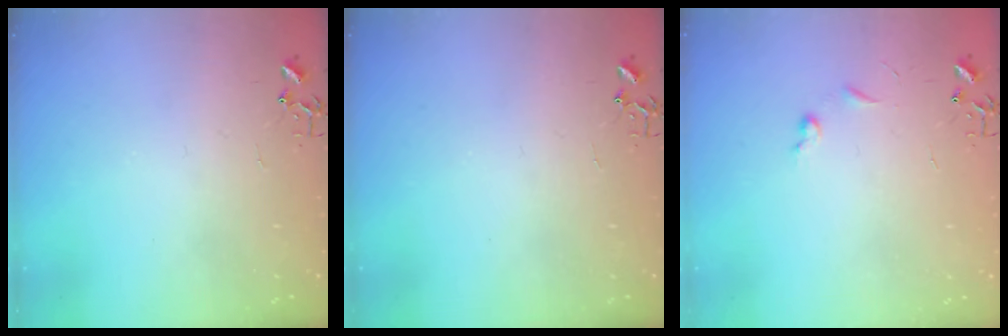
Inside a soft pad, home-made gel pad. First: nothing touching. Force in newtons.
{"total": 0.0}
{"total": 4.4, "press": 4.3, "slide": 0.6}